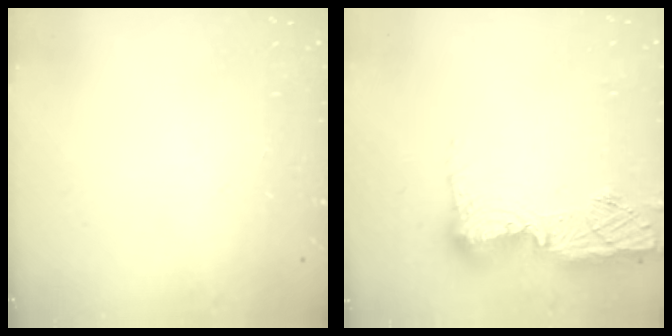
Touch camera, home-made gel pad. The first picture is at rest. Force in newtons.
{"total": 15.4, "press": 15.4, "slide": 1.2}